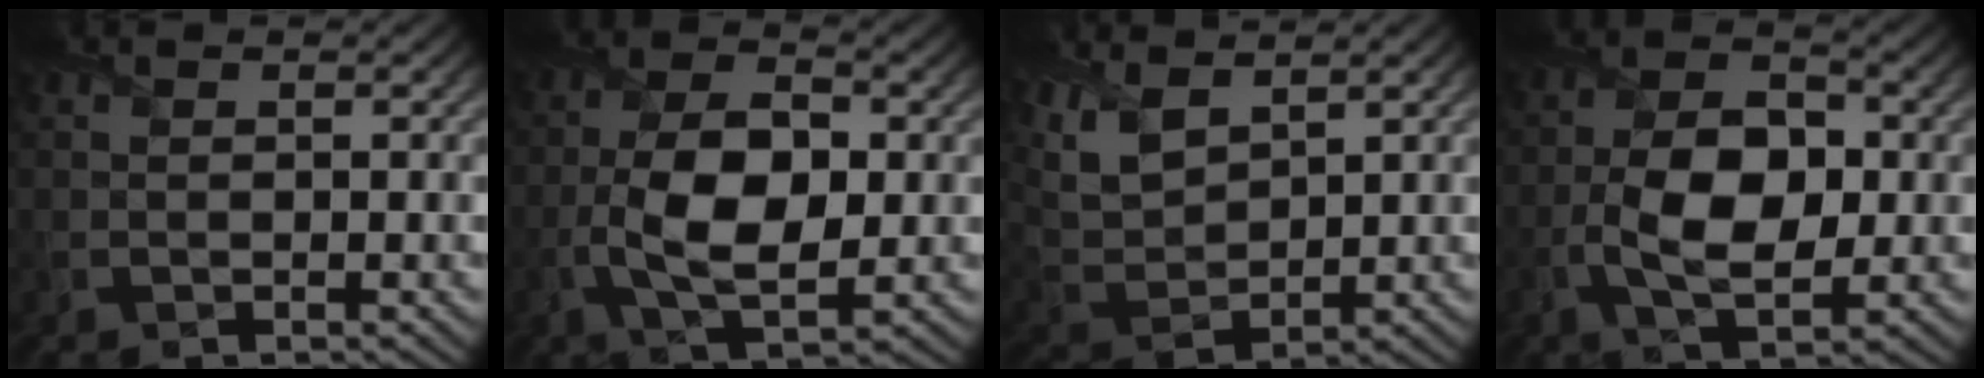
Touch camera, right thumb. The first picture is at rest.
{"total": 9.4, "force": [-1.4, 4.6, 8.1], "torque": [-0.164, -0.002, -0.026]}
{"total": 7.0, "force": [4.4, 3.1, 4.4], "torque": [-0.117, 0.004, 0.093]}
{"total": 8.5, "force": [-1.4, 4.6, 7.1], "torque": [-0.138, 0.000, -0.031]}